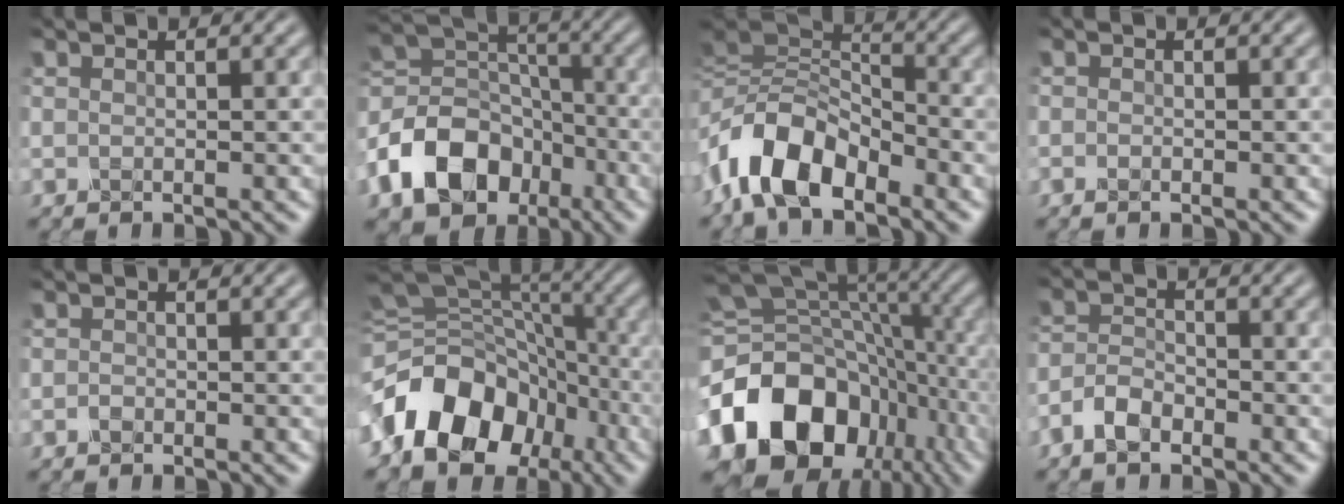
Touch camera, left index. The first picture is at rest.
{"total": 10.6, "force": [-5.2, 7.4, 5.4], "torque": [-0.105, 0.002, -0.112]}
{"total": 8.5, "force": [-4.3, 4.5, 5.8], "torque": [-0.105, 0.011, -0.094]}
{"total": 0.5, "force": [-0.3, 0.3, 0.3], "torque": [-0.004, -0.002, -0.006]}
{"total": 0.6, "force": [-0.3, 0.4, 0.3], "torque": [-0.005, -0.002, -0.007]}
{"total": 11.7, "force": [-5.7, 8.0, 6.4], "torque": [-0.115, 0.014, -0.115]}
{"total": 17.0, "force": [-6.5, 12.4, 9.7], "torque": [-0.187, -0.008, -0.108]}
{"total": 2.9, "force": [-2.0, 1.4, 1.6], "torque": [-0.031, 0.005, -0.047]}